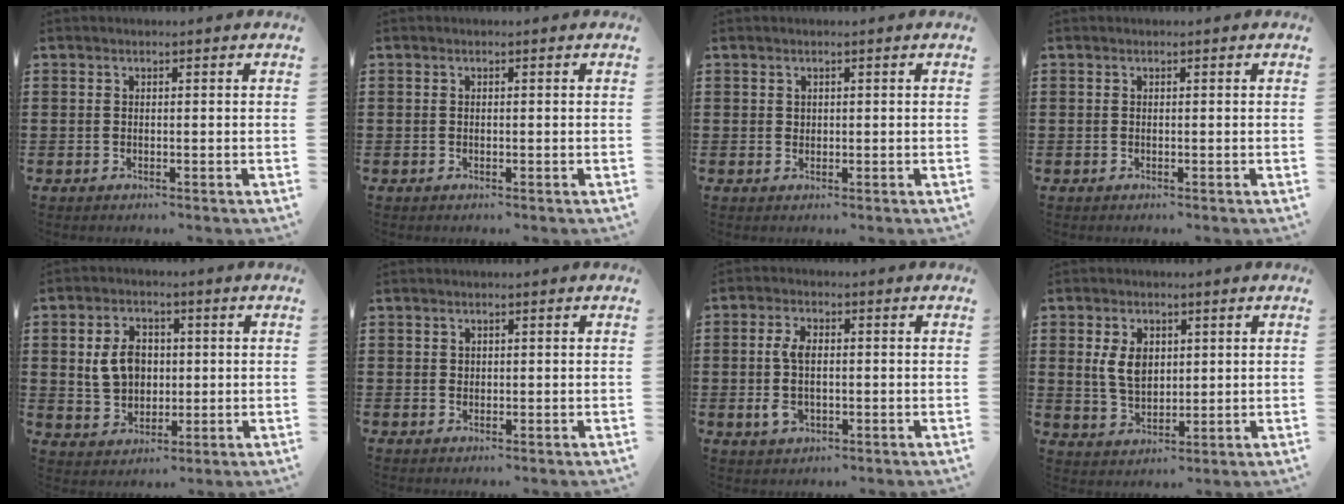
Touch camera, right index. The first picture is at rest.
{"total": 0.0}
{"total": 0.7, "force": [0.4, 0.6, 0.1], "torque": [-0.005, 0.000, 0.010]}
{"total": 0.0}
{"total": 6.6, "force": [0.8, 5.0, 4.2], "torque": [-0.102, 0.007, 0.007]}
{"total": 0.7, "force": [0.4, 0.5, 0.2], "torque": [-0.006, 0.000, 0.008]}
{"total": 5.2, "force": [-0.5, 2.9, 4.3], "torque": [-0.101, 0.001, -0.015]}
{"total": 5.6, "force": [1.3, 3.6, 4.1], "torque": [-0.096, 0.008, 0.020]}